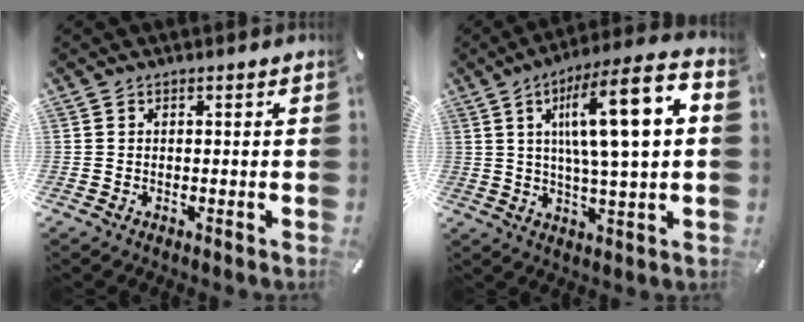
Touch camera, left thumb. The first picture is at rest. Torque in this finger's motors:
{"motor_torque": [2.54, 2.47, 2.27, -0.50, 0.27]}